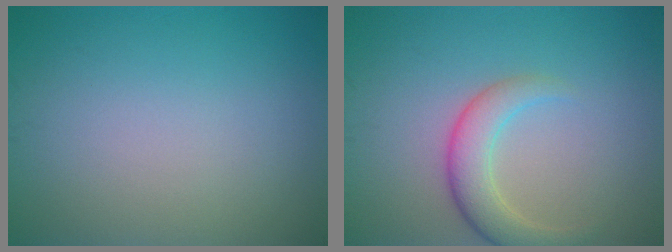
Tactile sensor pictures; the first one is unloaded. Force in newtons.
{"total": 3.6, "press": 3.6, "slide": 0.3}